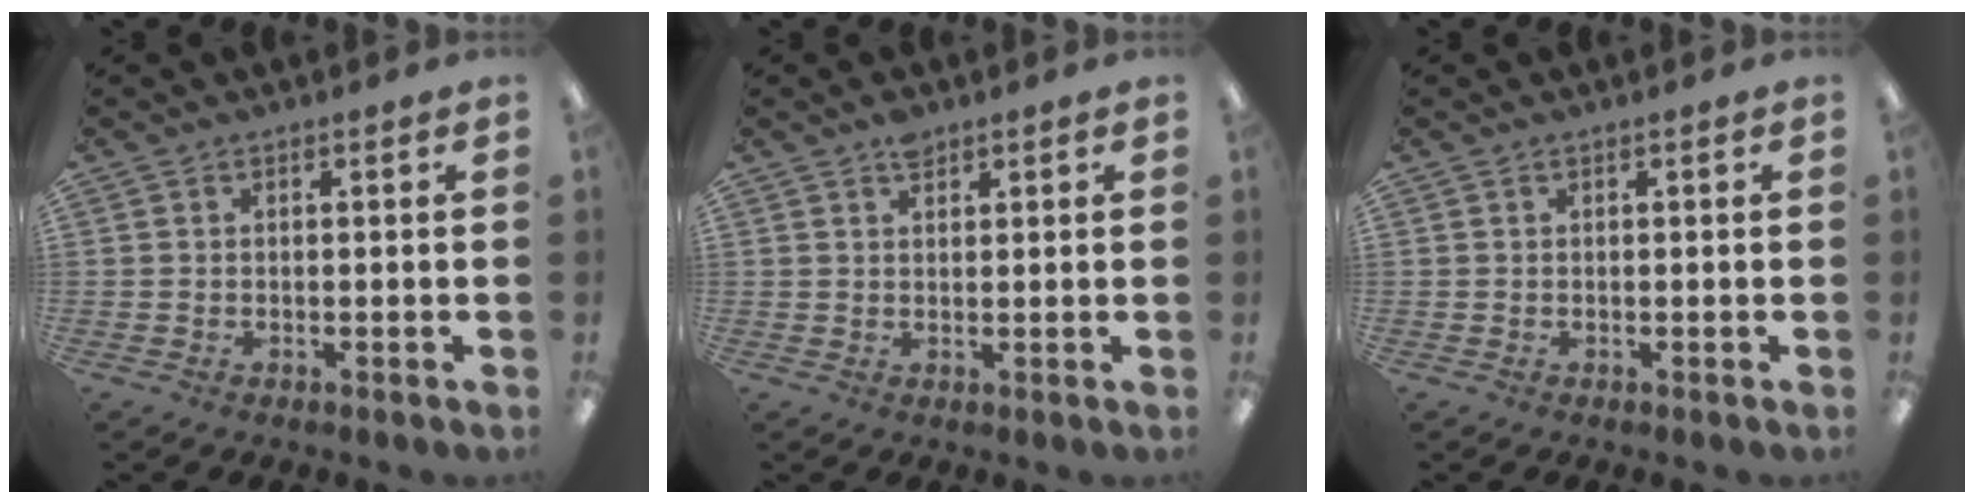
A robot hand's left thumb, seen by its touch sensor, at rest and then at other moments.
{"total": 2.6, "force": [2.0, 1.2, 1.3], "torque": [-0.021, -0.003, 0.034]}
{"total": 0.0}